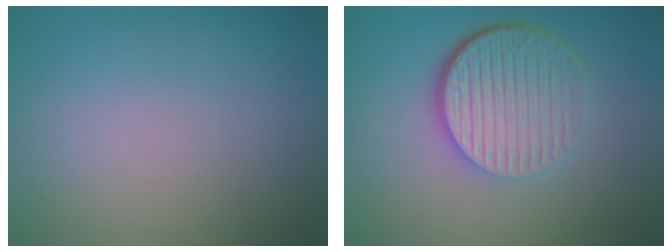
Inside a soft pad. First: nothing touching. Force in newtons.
{"total": 6.9, "press": 4.5, "slide": 5.3}